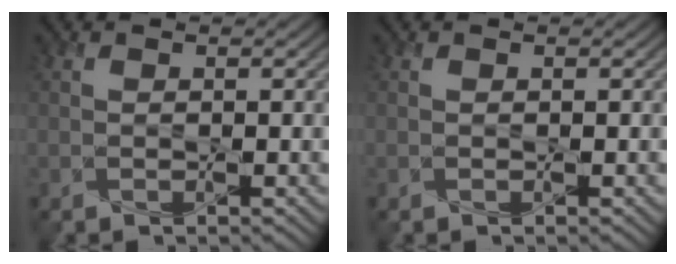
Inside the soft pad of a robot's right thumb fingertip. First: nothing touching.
{"total": 0.0}